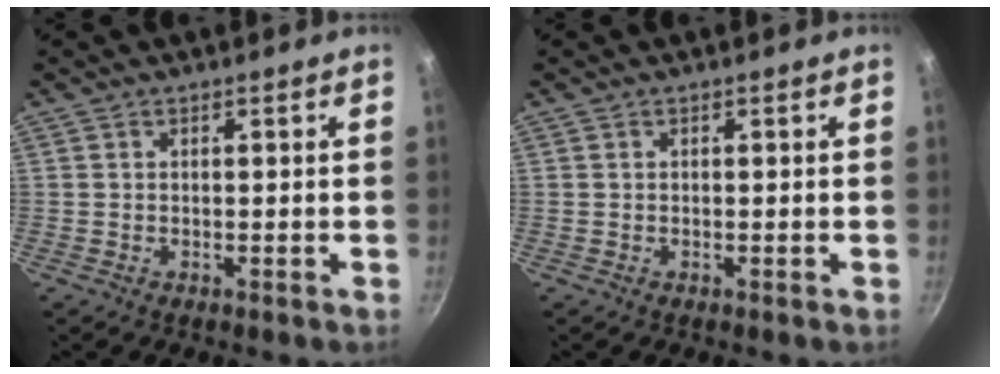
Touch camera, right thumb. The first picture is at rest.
{"total": 0.0}